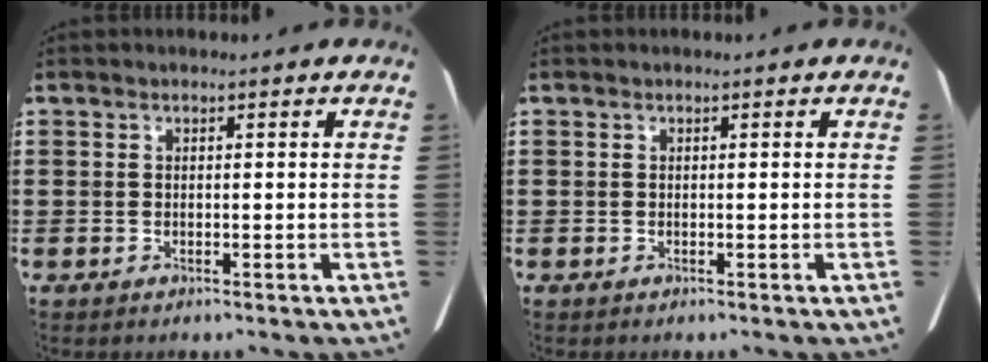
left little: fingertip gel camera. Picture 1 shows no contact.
{"total": 0.0}